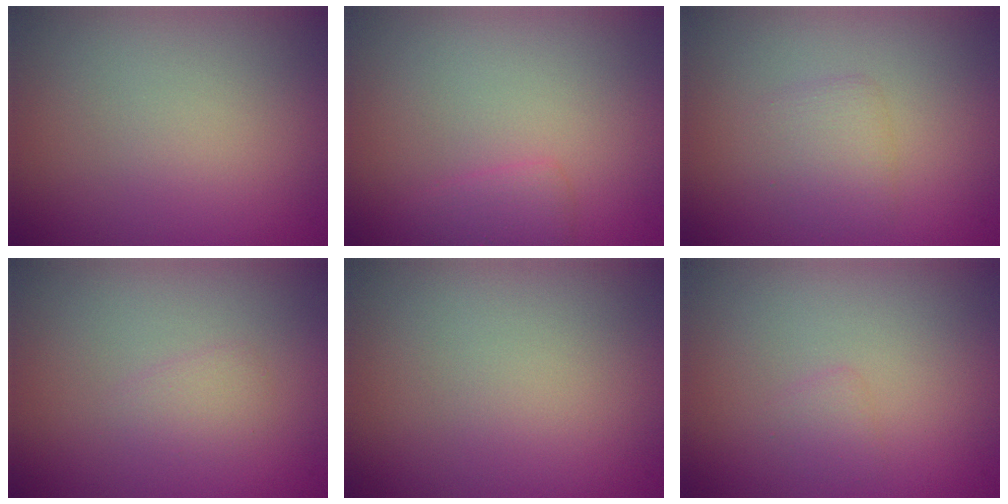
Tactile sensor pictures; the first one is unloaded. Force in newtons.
{"total": 1.4, "press": 1.4, "slide": 0.1}
{"total": 1.9, "press": 1.9, "slide": 0.0}
{"total": 1.0, "press": 1.0, "slide": 0.1}
{"total": 0.0}
{"total": 0.8, "press": 0.8, "slide": 0.0}